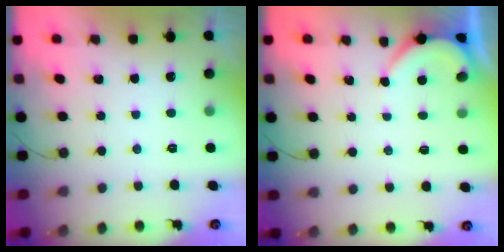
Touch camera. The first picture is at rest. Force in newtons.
{"total": 1.7, "press": 1.6, "slide": 0.4}